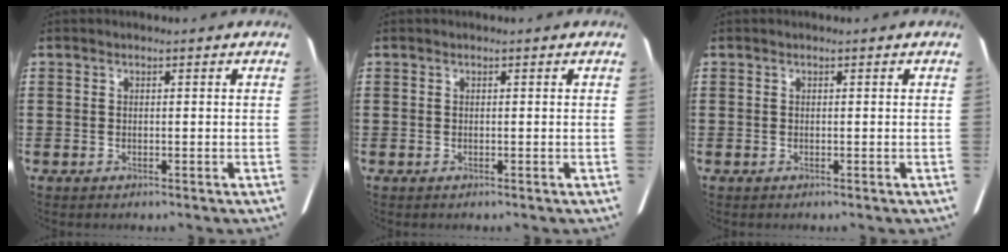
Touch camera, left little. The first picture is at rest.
{"total": 0.0}
{"total": 0.0}